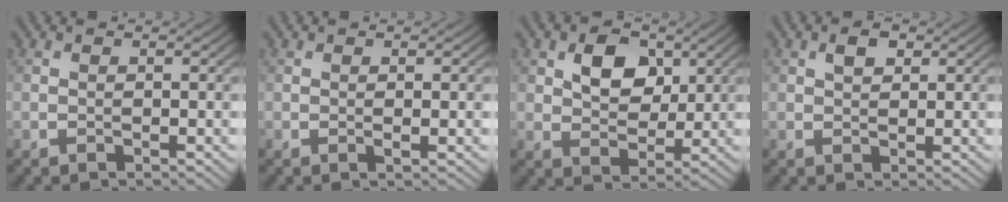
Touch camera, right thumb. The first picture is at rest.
{"total": 0.7, "force": [0.0, 0.0, 0.7], "torque": [-0.017, -0.001, -0.001]}
{"total": 6.4, "force": [2.4, 4.3, 4.1], "torque": [-0.073, -0.001, 0.035]}
{"total": 2.0, "force": [0.9, 1.1, 1.4], "torque": [-0.023, 0.004, 0.015]}